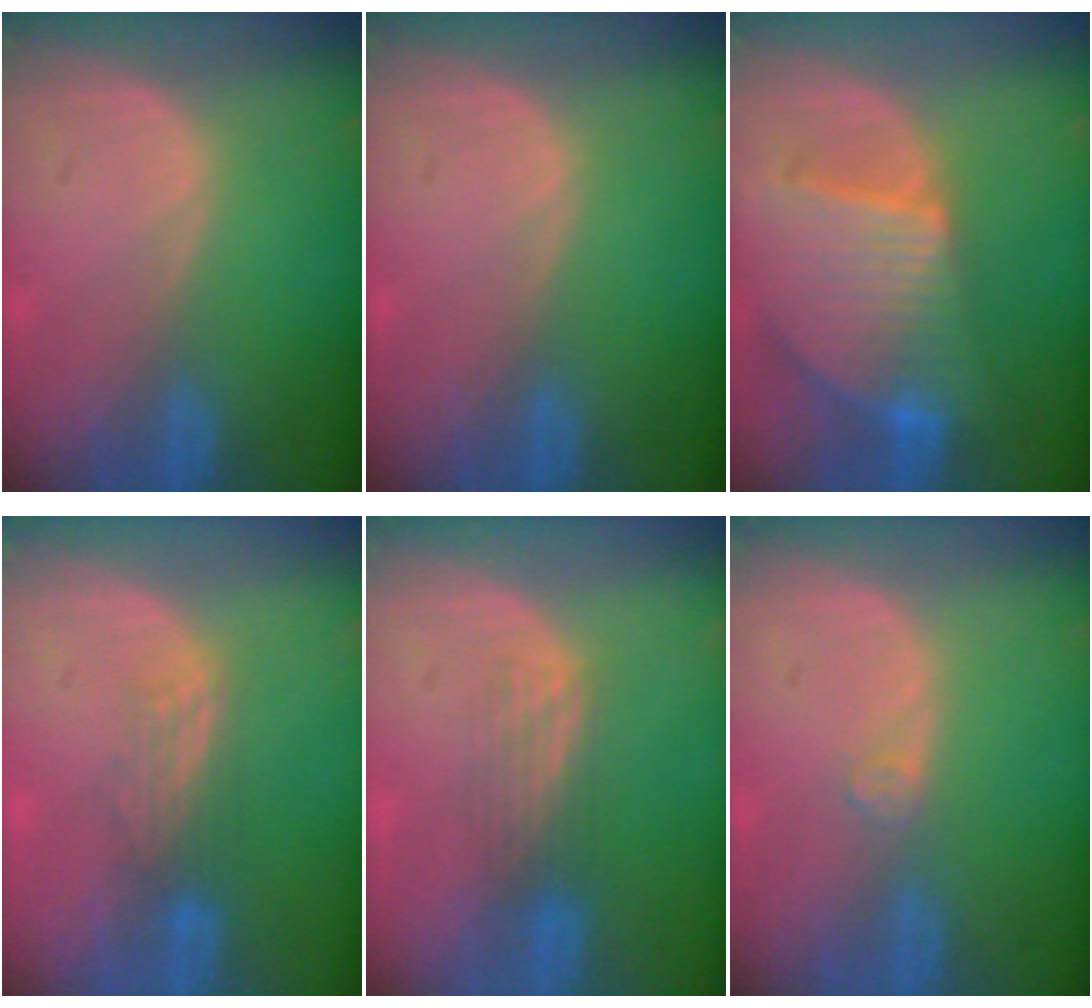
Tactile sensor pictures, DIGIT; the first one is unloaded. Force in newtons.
{"total": 0.0}
{"total": 9.5, "press": 8.2, "slide": 4.7}
{"total": 2.8, "press": 2.7, "slide": 0.6}
{"total": 2.9, "press": 2.9, "slide": 0.2}
{"total": 1.2, "press": 1.2, "slide": 0.3}